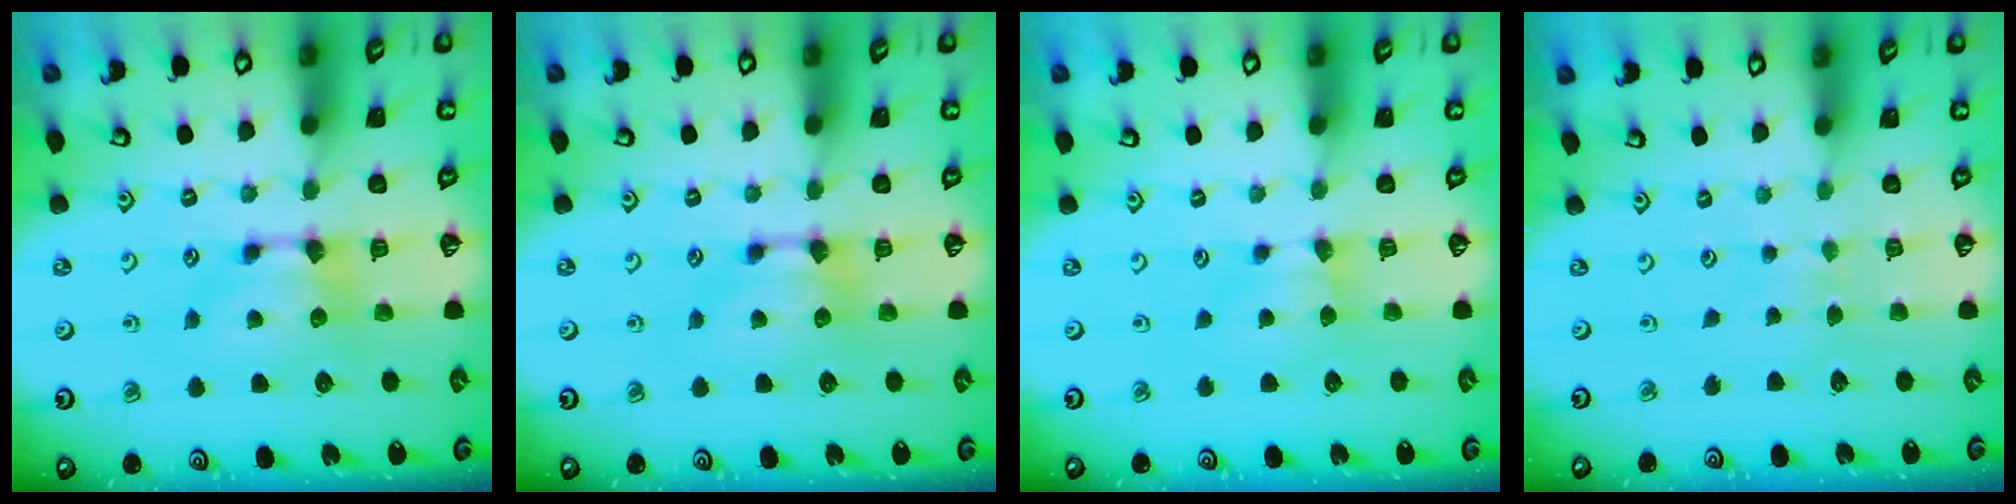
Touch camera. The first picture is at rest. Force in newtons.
{"total": 0.0}
{"total": 1.2, "press": 1.1, "slide": 0.4}
{"total": 3.8, "press": 3.8, "slide": 0.5}